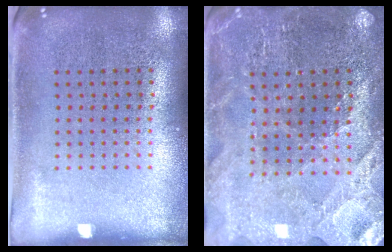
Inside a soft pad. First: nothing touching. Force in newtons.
{"total": 2.4, "press": 2.3, "slide": 0.2}